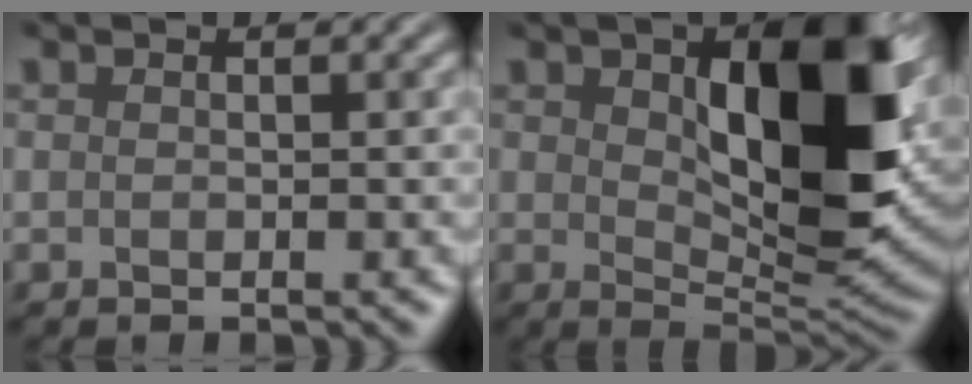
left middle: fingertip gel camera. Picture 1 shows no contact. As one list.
[{"total": 10.0, "force": [1.5, 4.2, 9.0], "torque": [-0.142, -0.007, 0.050]}]